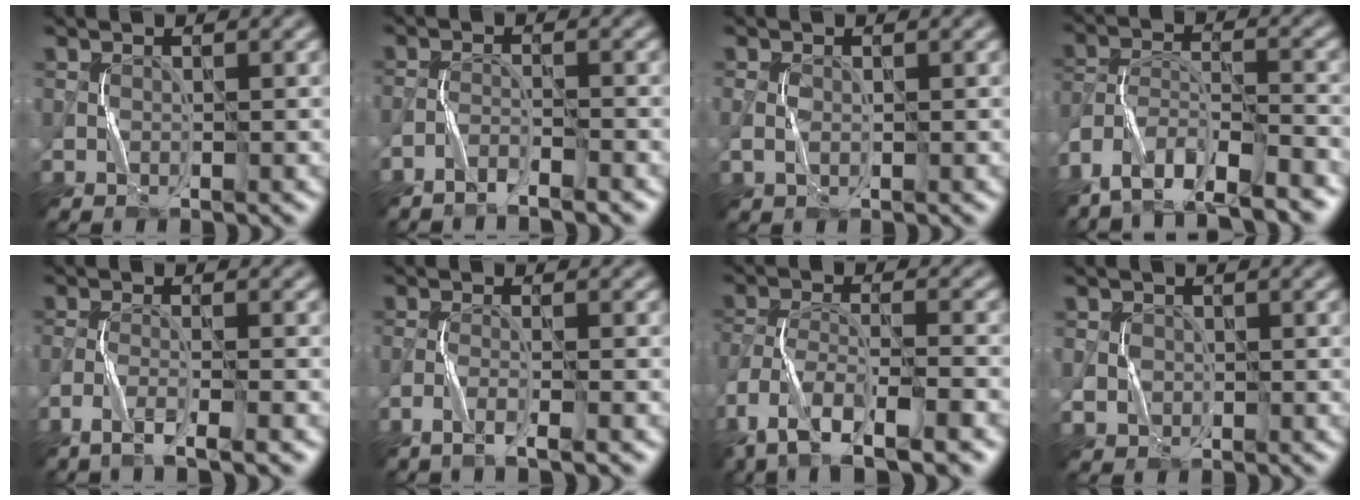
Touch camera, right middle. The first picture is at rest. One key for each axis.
{"total": 2.0, "fx": -1.9, "fy": -0.2, "fz": 0.5, "tx": -0.016, "ty": 0.003, "tz": -0.039}
{"total": 0.7, "fx": 0.0, "fy": 0.4, "fz": 0.6, "tx": -0.016, "ty": 0.002, "tz": 0.002}
{"total": 8.2, "fx": -7.2, "fy": 1.7, "fz": 3.5, "tx": -0.064, "ty": -0.002, "tz": -0.124}
{"total": 2.8, "fx": -2.1, "fy": -0.2, "fz": 1.8, "tx": -0.041, "ty": -0.002, "tz": -0.046}
{"total": 1.9, "fx": -1.5, "fy": -0.3, "fz": 1.2, "tx": -0.031, "ty": -0.001, "tz": -0.033}
{"total": 9.0, "fx": -6.5, "fy": 2.4, "fz": 5.7, "tx": -0.110, "ty": -0.006, "tz": -0.122}
{"total": 1.9, "fx": 0.2, "fy": 1.9, "fz": 0.4, "tx": -0.006, "ty": 0.000, "tz": 0.003}